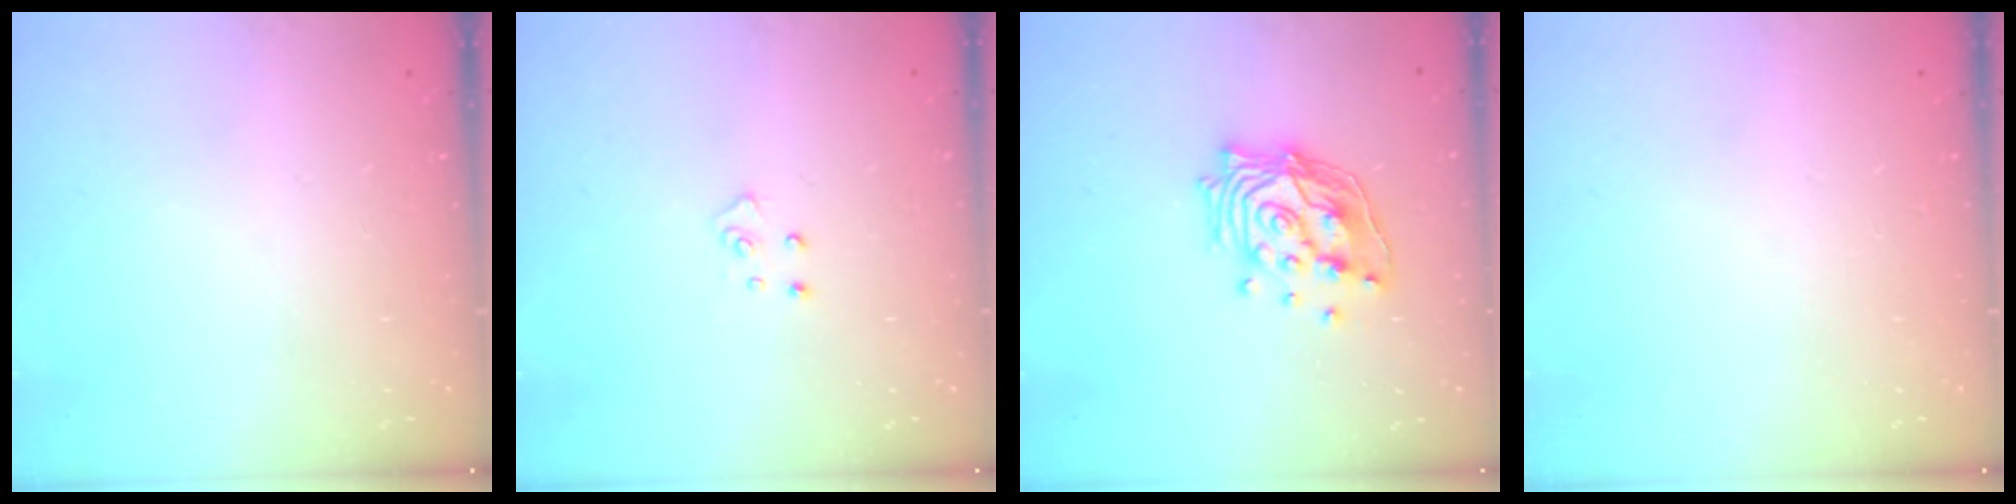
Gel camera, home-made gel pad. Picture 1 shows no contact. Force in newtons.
{"total": 3.9, "press": 3.8, "slide": 0.4}
{"total": 14.8, "press": 14.6, "slide": 2.2}
{"total": 0.0}